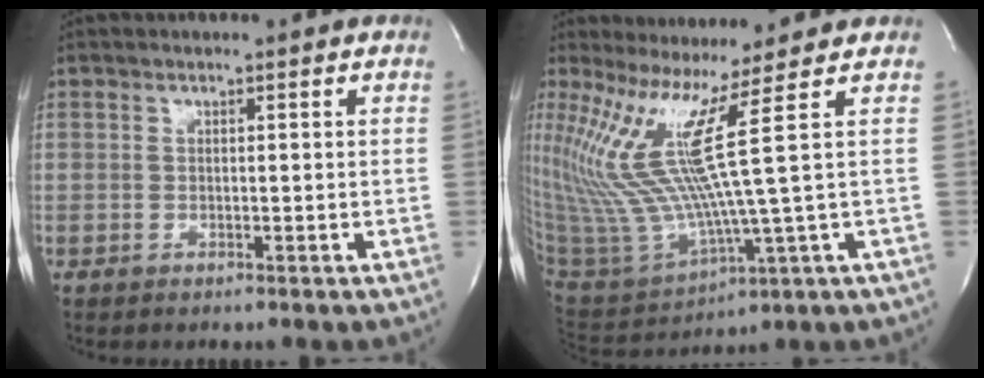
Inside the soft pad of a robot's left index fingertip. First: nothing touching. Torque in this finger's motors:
{"motor_torque": [1.69, -0.45, 0.36, 0.21]}